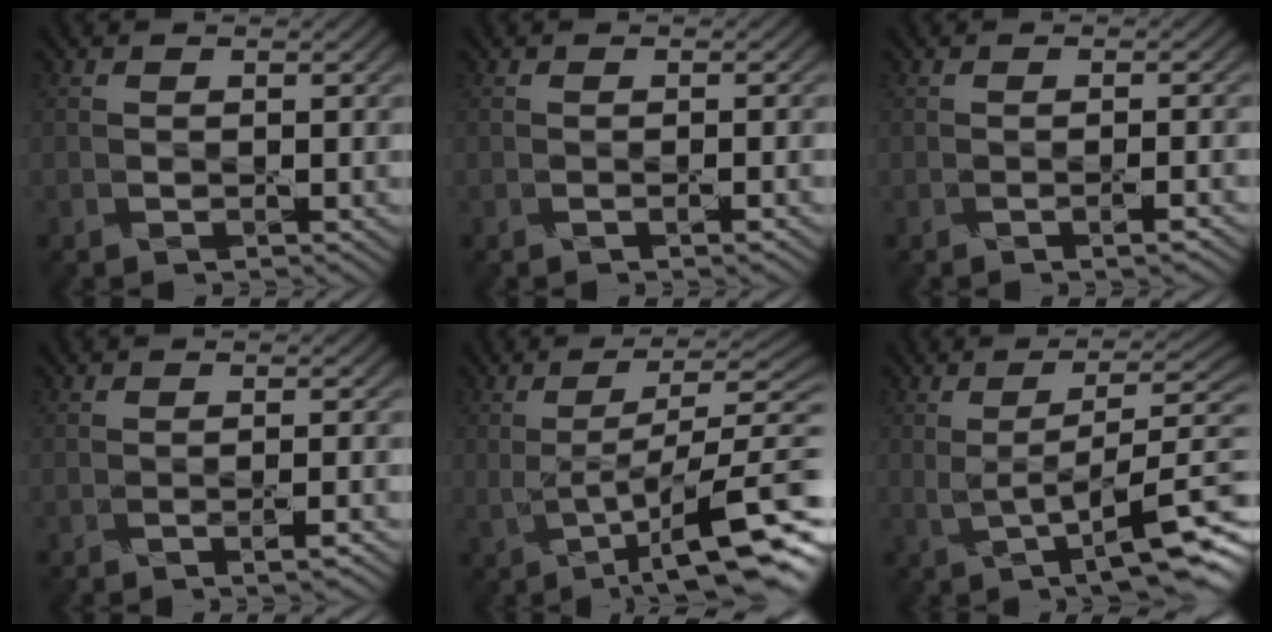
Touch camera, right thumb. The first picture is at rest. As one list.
[{"total": 1.0, "force": [-0.4, 0.1, 0.9], "torque": [-0.014, -0.001, -0.007]}, {"total": 1.7, "force": [-0.7, 0.3, 1.5], "torque": [-0.022, 0.001, -0.013]}, {"total": 2.0, "force": [-0.9, 0.4, 1.8], "torque": [-0.026, 0.003, -0.017]}, {"total": 13.1, "force": [-2.5, 3.3, 12.4], "torque": [-0.191, 0.011, -0.031]}, {"total": 9.5, "force": [-0.8, 2.3, 9.2], "torque": [-0.136, 0.016, -0.011]}]